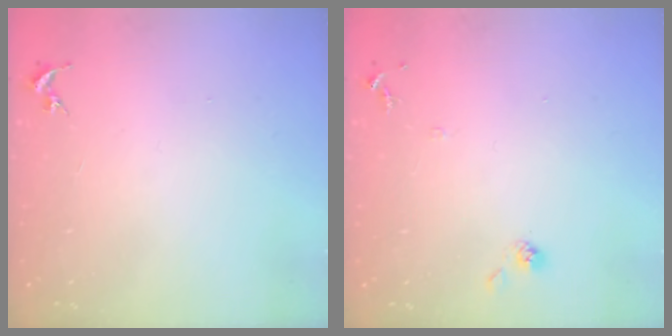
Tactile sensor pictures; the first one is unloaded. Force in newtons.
{"total": 7.3, "press": 7.3, "slide": 0.4}